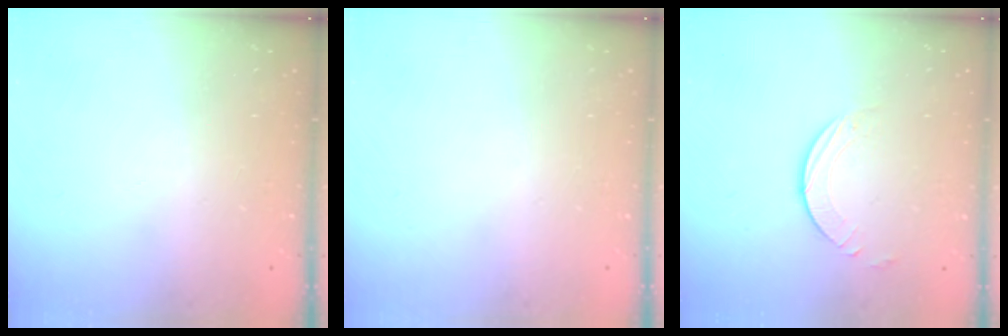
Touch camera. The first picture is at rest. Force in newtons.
{"total": 0.0}
{"total": 2.7, "press": 2.7, "slide": 0.2}